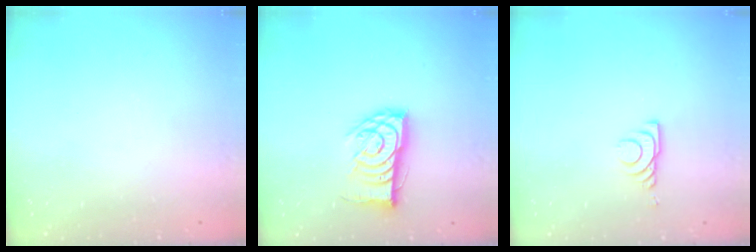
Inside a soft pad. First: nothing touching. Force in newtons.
{"total": 11.9, "press": 11.9, "slide": 0.8}
{"total": 6.9, "press": 6.9, "slide": 0.8}